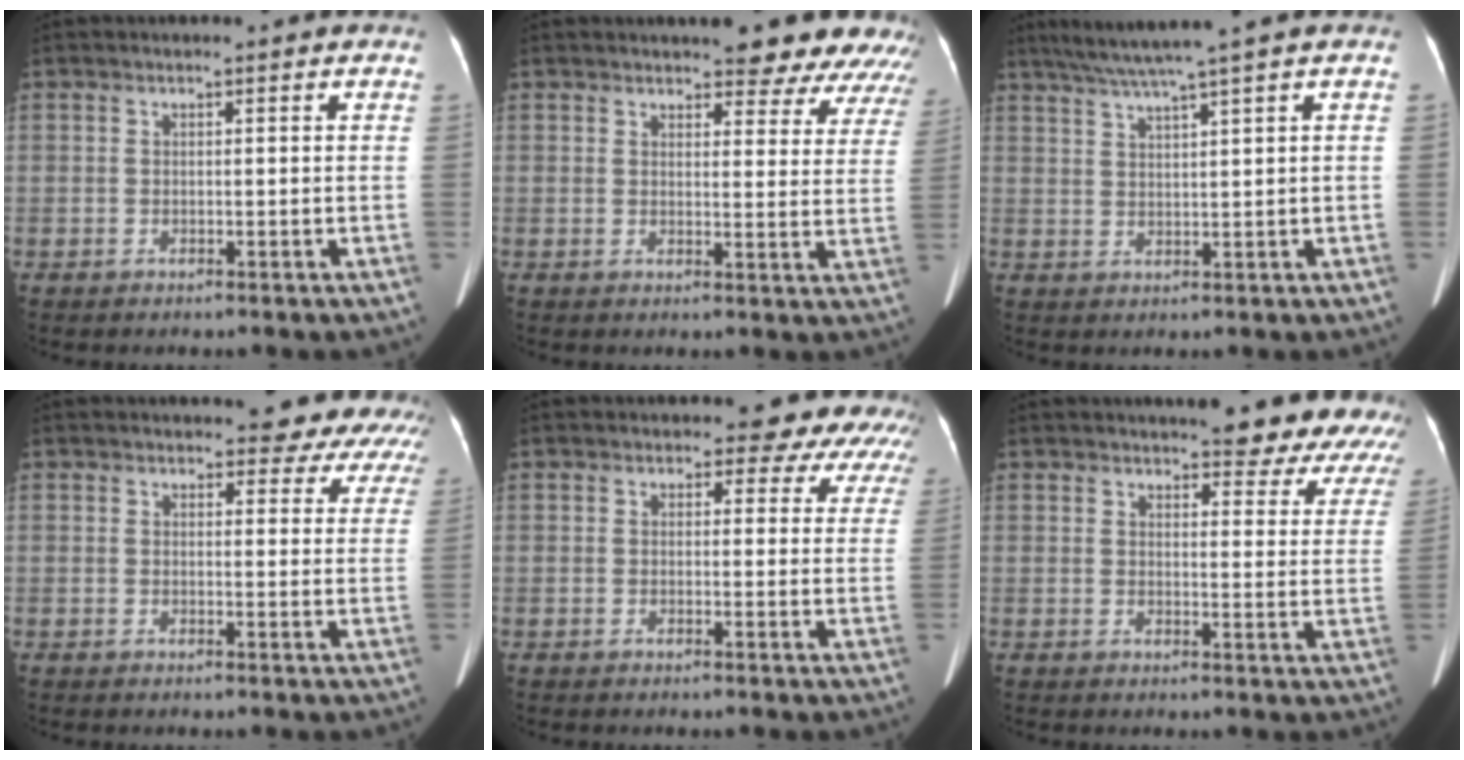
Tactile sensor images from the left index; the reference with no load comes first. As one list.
[{"total": 12.6, "force": [11.4, 3.1, 4.2], "torque": [-0.017, -0.023, 0.106]}, {"total": 6.3, "force": [4.8, -1.6, 3.8], "torque": [-0.068, 0.013, 0.087]}, {"total": 9.9, "force": [9.3, 2.7, 1.7], "torque": [0.011, -0.019, 0.075]}, {"total": 8.3, "force": [7.4, 3.6, 1.3], "torque": [0.020, -0.010, 0.052]}, {"total": 14.6, "force": [13.7, 2.6, 4.2], "torque": [-0.024, -0.040, 0.133]}]